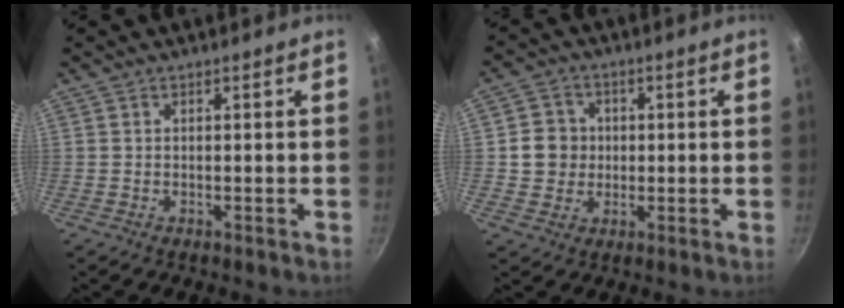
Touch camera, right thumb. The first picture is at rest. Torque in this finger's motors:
{"motor_torque": [-0.12, 0.22, 0.59, -0.57, 0.09]}